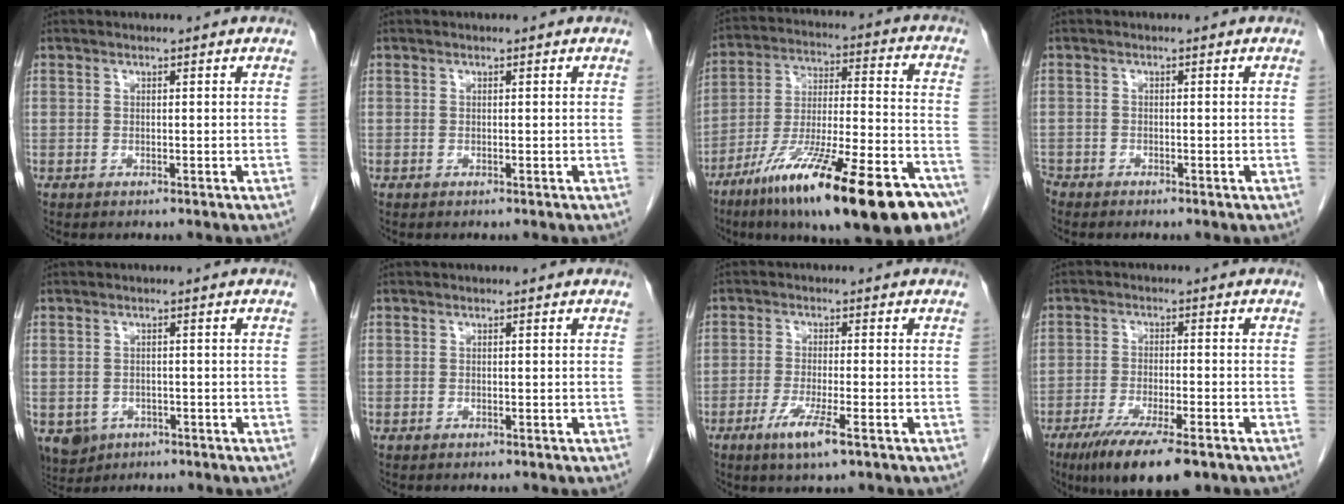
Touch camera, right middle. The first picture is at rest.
{"total": 0.0}
{"total": 26.9, "force": [-16.8, 4.3, 20.5], "torque": [-0.276, -0.020, -0.274]}
{"total": 1.3, "force": [-1.2, 0.4, 0.3], "torque": [-0.009, -0.003, -0.023]}
{"total": 6.4, "force": [-3.3, 5.1, 2.1], "torque": [-0.045, -0.002, -0.044]}
{"total": 0.0}
{"total": 5.4, "force": [-2.8, 0.1, 4.6], "torque": [-0.092, -0.015, -0.052]}
{"total": 11.3, "force": [-7.6, 2.0, 8.1], "torque": [-0.133, -0.025, -0.119]}